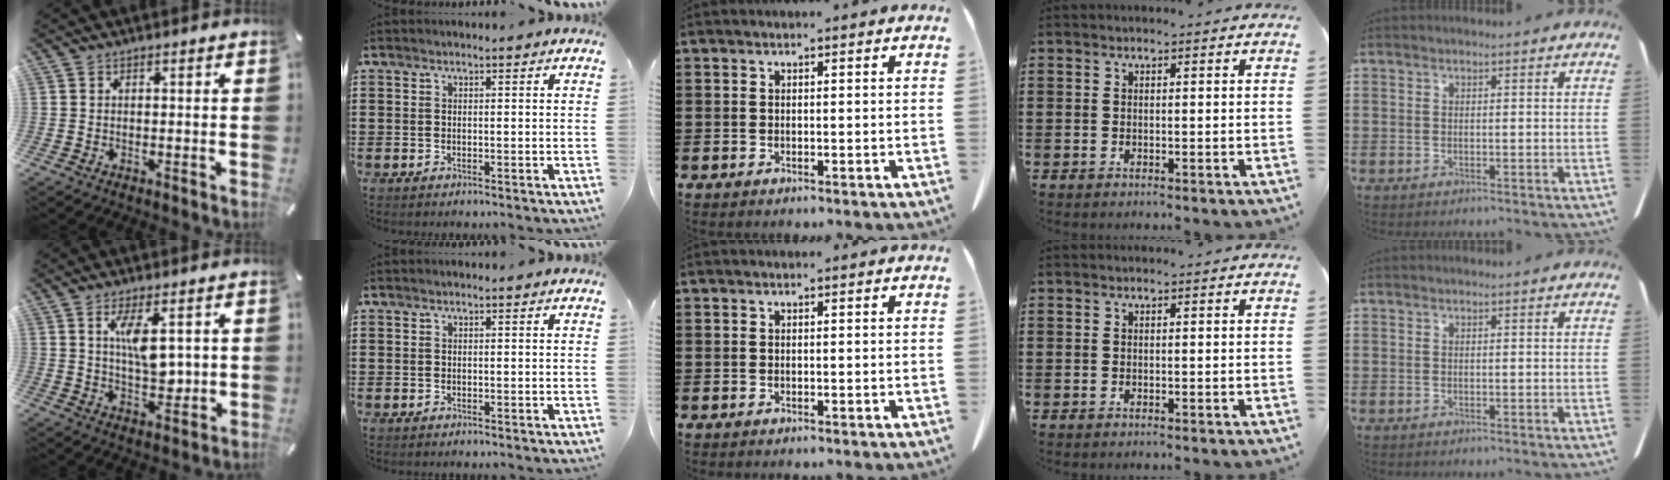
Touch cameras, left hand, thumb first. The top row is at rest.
{"thumb": {"total": 8.7, "force": [2.4, 4.1, 7.3], "torque": [-0.128, -0.006, 0.036]}}